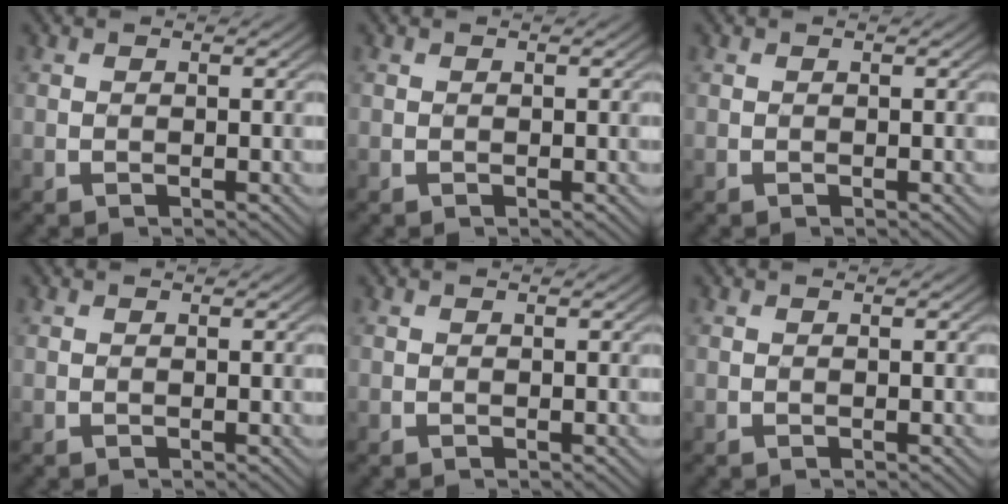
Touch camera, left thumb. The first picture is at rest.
{"total": 0.0}
{"total": 0.0}
{"total": 0.0}
{"total": 0.0}
{"total": 0.0}